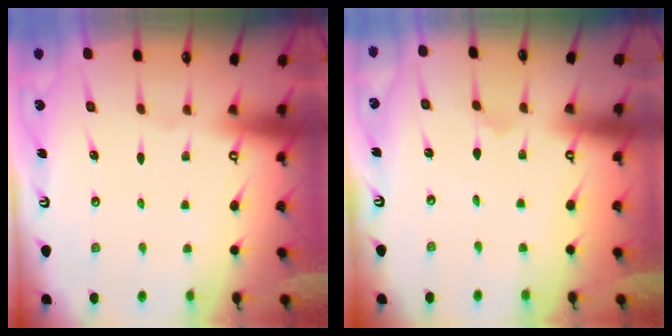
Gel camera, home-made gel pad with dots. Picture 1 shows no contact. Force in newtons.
{"total": 0.0}